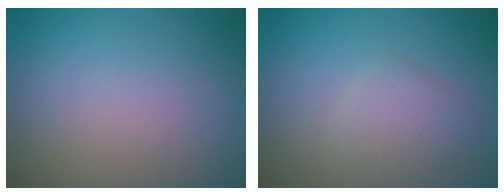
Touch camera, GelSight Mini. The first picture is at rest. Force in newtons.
{"total": 2.2, "press": 2.2, "slide": 0.1}